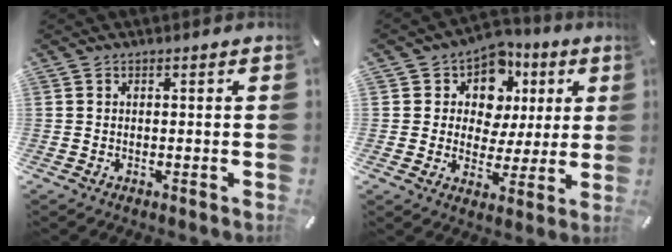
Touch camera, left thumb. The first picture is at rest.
{"total": 9.8, "force": [3.7, 8.5, 3.2], "torque": [-0.054, -0.027, 0.070]}